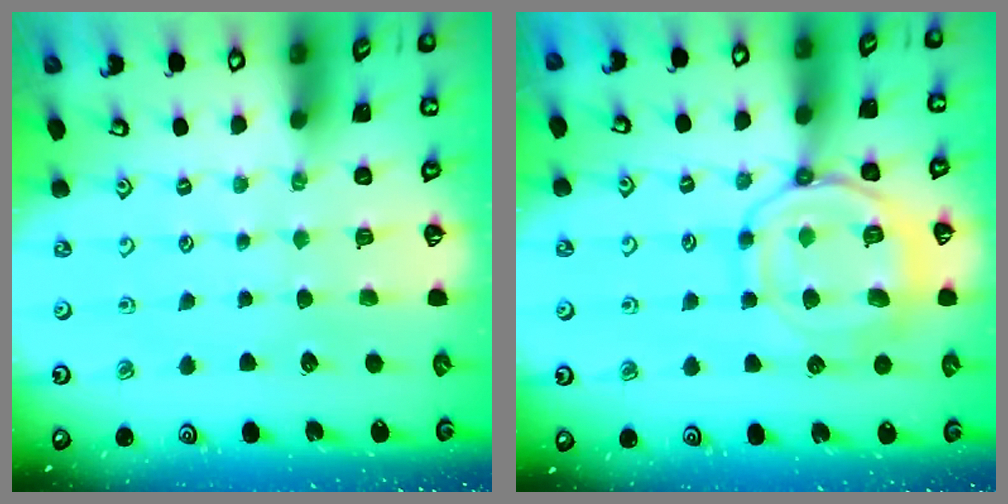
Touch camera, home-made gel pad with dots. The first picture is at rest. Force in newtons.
{"total": 13.9, "press": 13.9, "slide": 1.4}